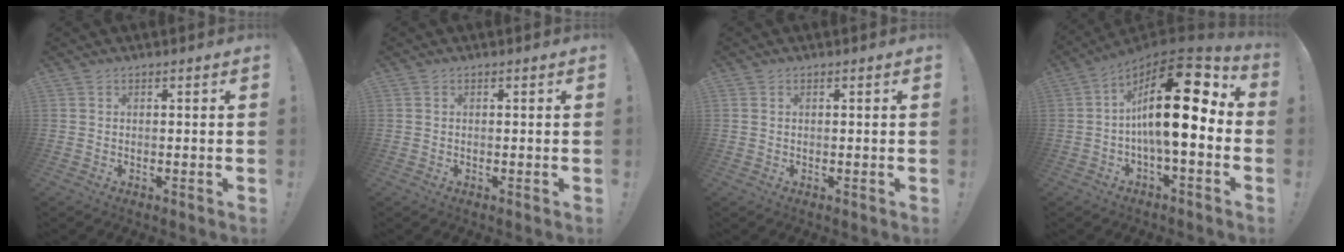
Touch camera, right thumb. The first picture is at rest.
{"total": 0.0}
{"total": 0.6, "force": [0.4, 0.3, 0.3], "torque": [-0.007, 0.002, 0.008]}
{"total": 21.5, "force": [2.7, 7.1, 20.1], "torque": [-0.329, -0.010, 0.042]}